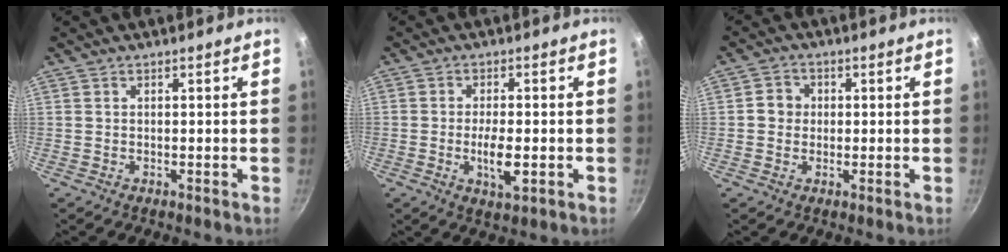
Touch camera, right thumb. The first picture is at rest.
{"total": 5.8, "force": [-1.3, 2.2, 5.3], "torque": [-0.090, -0.007, -0.021]}
{"total": 3.7, "force": [0.1, 3.4, 1.4], "torque": [-0.007, 0.009, -0.004]}